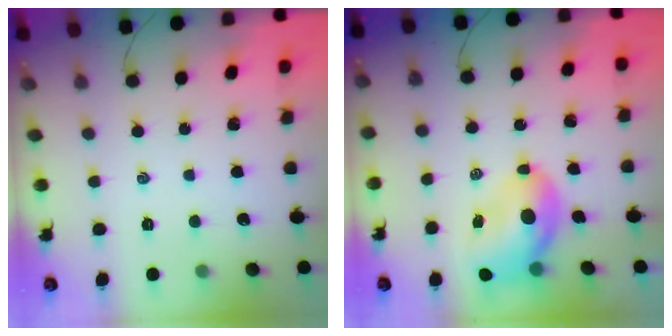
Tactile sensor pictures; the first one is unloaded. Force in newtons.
{"total": 7.4, "press": 7.1, "slide": 2.2}